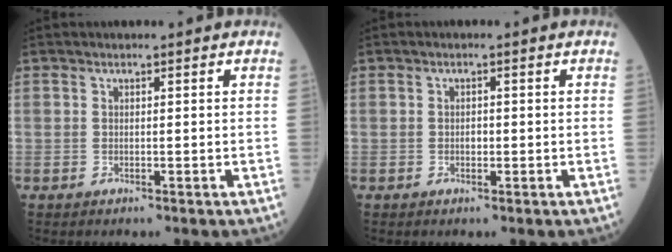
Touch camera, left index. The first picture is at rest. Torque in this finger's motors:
{"motor_torque": [0.27, -0.07, 0.00, 0.00]}